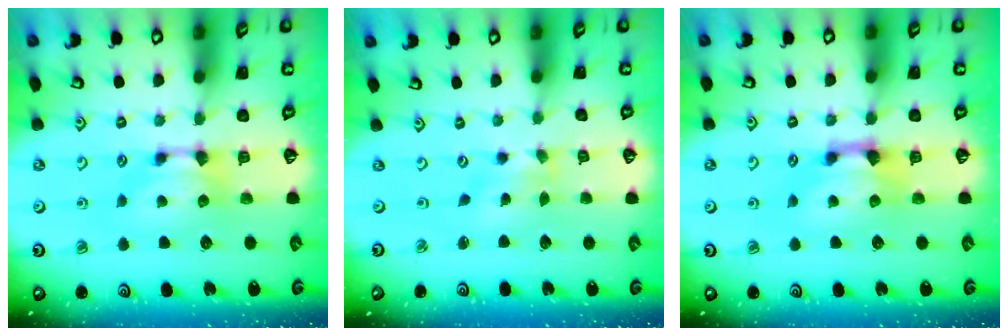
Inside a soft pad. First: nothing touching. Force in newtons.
{"total": 2.3, "press": 2.1, "slide": 0.9}
{"total": 1.5, "press": 0.7, "slide": 1.4}